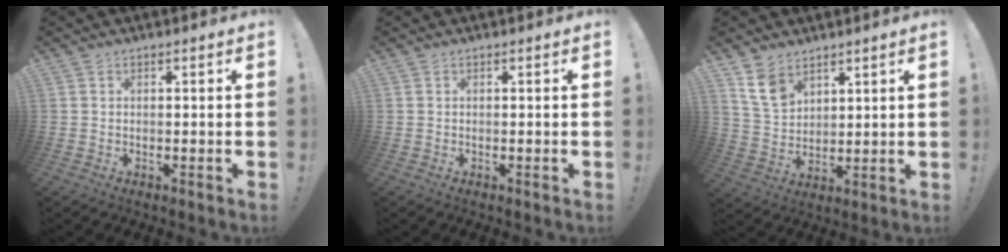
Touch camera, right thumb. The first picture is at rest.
{"total": 0.0}
{"total": 9.3, "force": [6.5, 5.6, 3.7], "torque": [-0.066, -0.036, 0.128]}